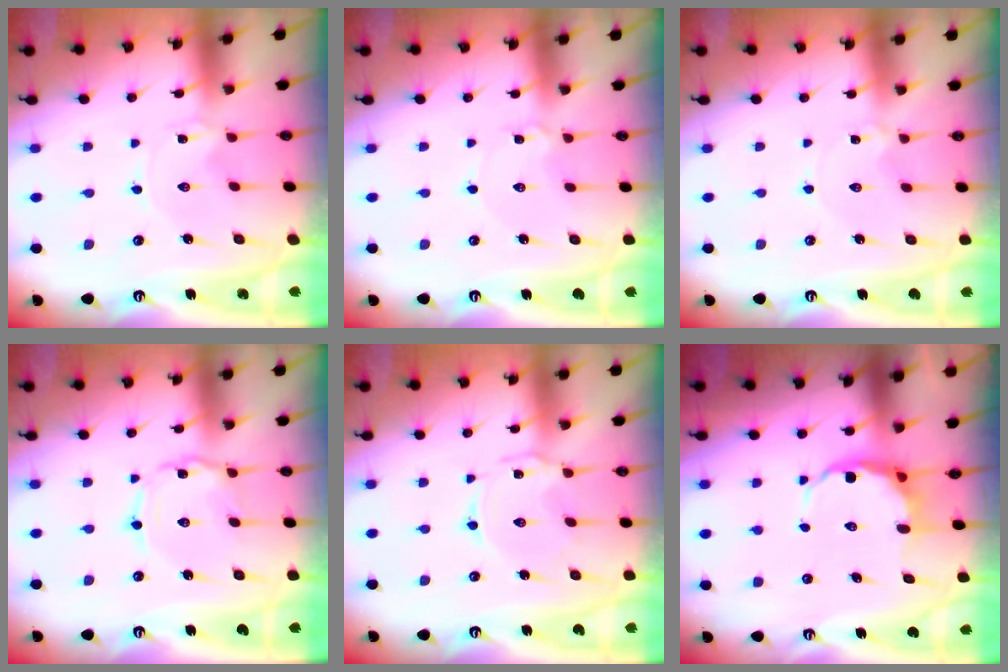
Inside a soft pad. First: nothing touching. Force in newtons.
{"total": 2.3, "press": 2.3, "slide": 0.2}
{"total": 0.9, "press": 0.9, "slide": 0.2}
{"total": 1.6, "press": 1.5, "slide": 0.2}
{"total": 1.8, "press": 1.7, "slide": 0.4}
{"total": 7.8, "press": 7.6, "slide": 1.8}